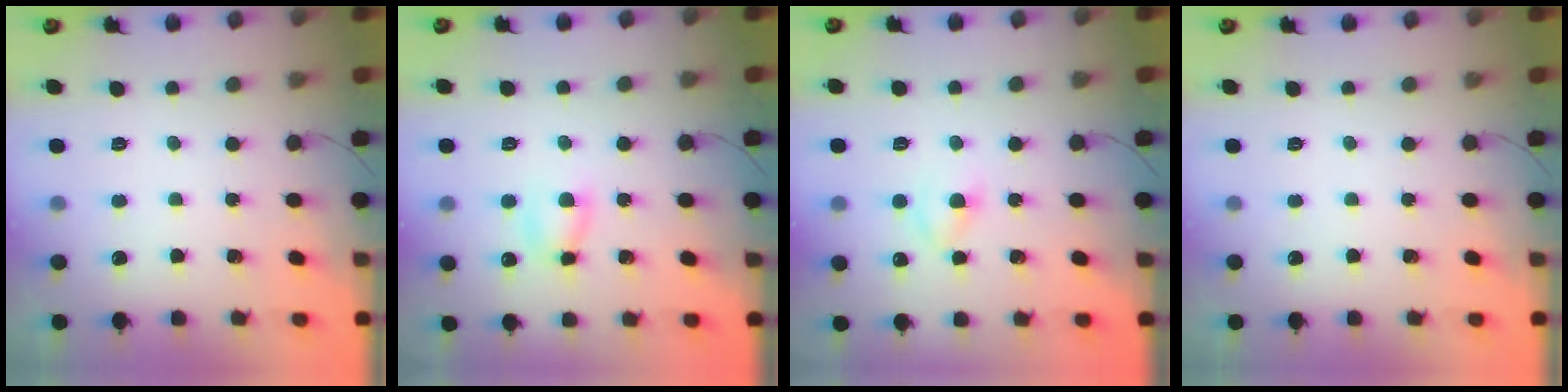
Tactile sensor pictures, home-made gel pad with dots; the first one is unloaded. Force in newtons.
{"total": 5.1, "press": 5.0, "slide": 0.7}
{"total": 3.0, "press": 2.7, "slide": 1.2}
{"total": 0.0}